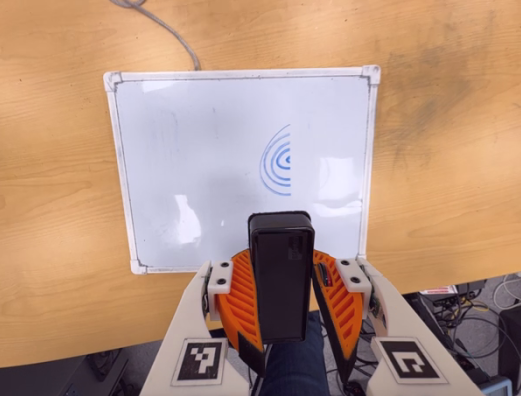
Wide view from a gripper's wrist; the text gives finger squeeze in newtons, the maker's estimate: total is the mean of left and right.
{"total": 8.0, "left": 8.2, "right": 7.8}